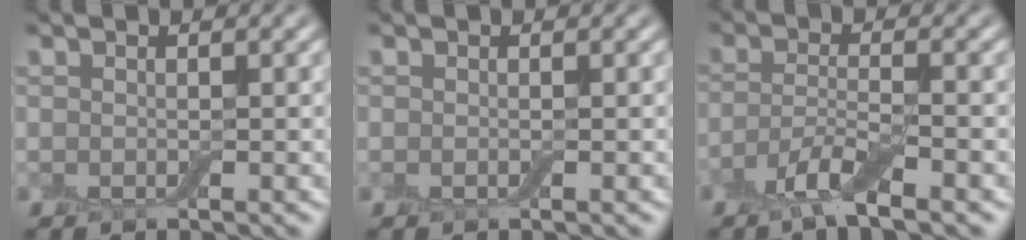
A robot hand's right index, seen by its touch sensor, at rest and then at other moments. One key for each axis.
{"total": 0.0}
{"total": 3.4, "fx": -2.2, "fy": 0.6, "fz": 2.6, "tx": -0.055, "ty": -0.003, "tz": -0.054}